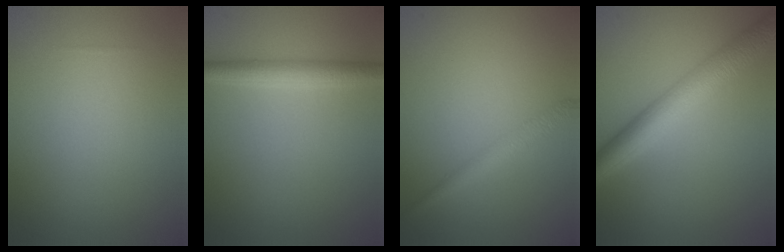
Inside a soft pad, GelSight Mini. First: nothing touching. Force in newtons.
{"total": 2.7, "press": 2.7, "slide": 0.0}
{"total": 1.8, "press": 1.8, "slide": 0.0}
{"total": 5.7, "press": 5.7, "slide": 0.0}